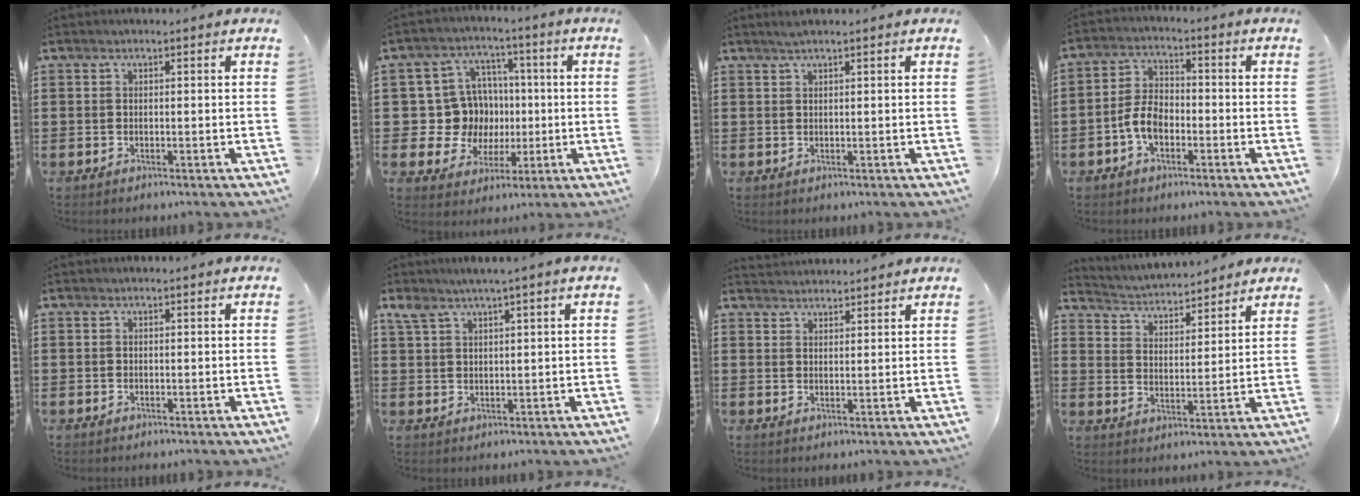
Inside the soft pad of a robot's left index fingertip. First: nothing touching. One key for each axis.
{"total": 10.3, "fx": 1.0, "fy": 9.9, "fz": 2.5, "tx": -0.085, "ty": 0.004, "tz": 0.033}
{"total": 1.2, "fx": 1.0, "fy": 0.0, "fz": 0.8, "tx": -0.016, "ty": 0.000, "tz": 0.018}
{"total": 5.3, "fx": -2.1, "fy": 3.0, "fz": 3.9, "tx": -0.096, "ty": 0.002, "tz": -0.046}
{"total": 0.0}
{"total": 2.9, "fx": 1.9, "fy": 0.2, "fz": 2.2, "tx": -0.048, "ty": 0.000, "tz": 0.033}
{"total": 2.2, "fx": 2.2, "fy": 0.0, "fz": -0.4, "tx": 0.001, "ty": -0.004, "tz": 0.043}
{"total": 3.3, "fx": 3.3, "fy": 0.2, "fz": -0.2, "tx": -0.018, "ty": -0.028, "tz": 0.051}